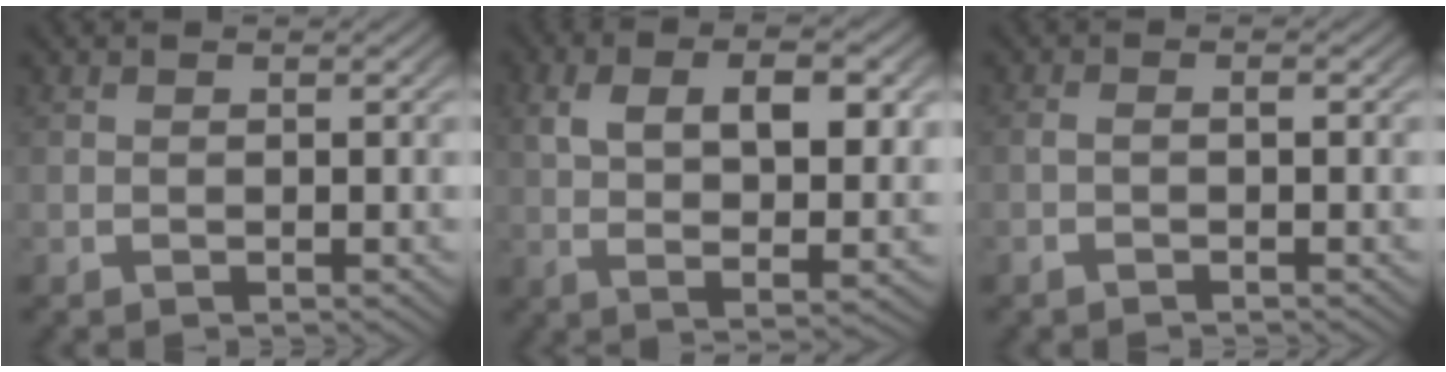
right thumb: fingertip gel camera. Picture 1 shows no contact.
{"total": 8.3, "force": [1.1, 3.8, 7.3], "torque": [-0.130, -0.008, 0.028]}
{"total": 1.0, "force": [-0.6, 0.2, 0.7], "torque": [-0.017, 0.000, -0.012]}